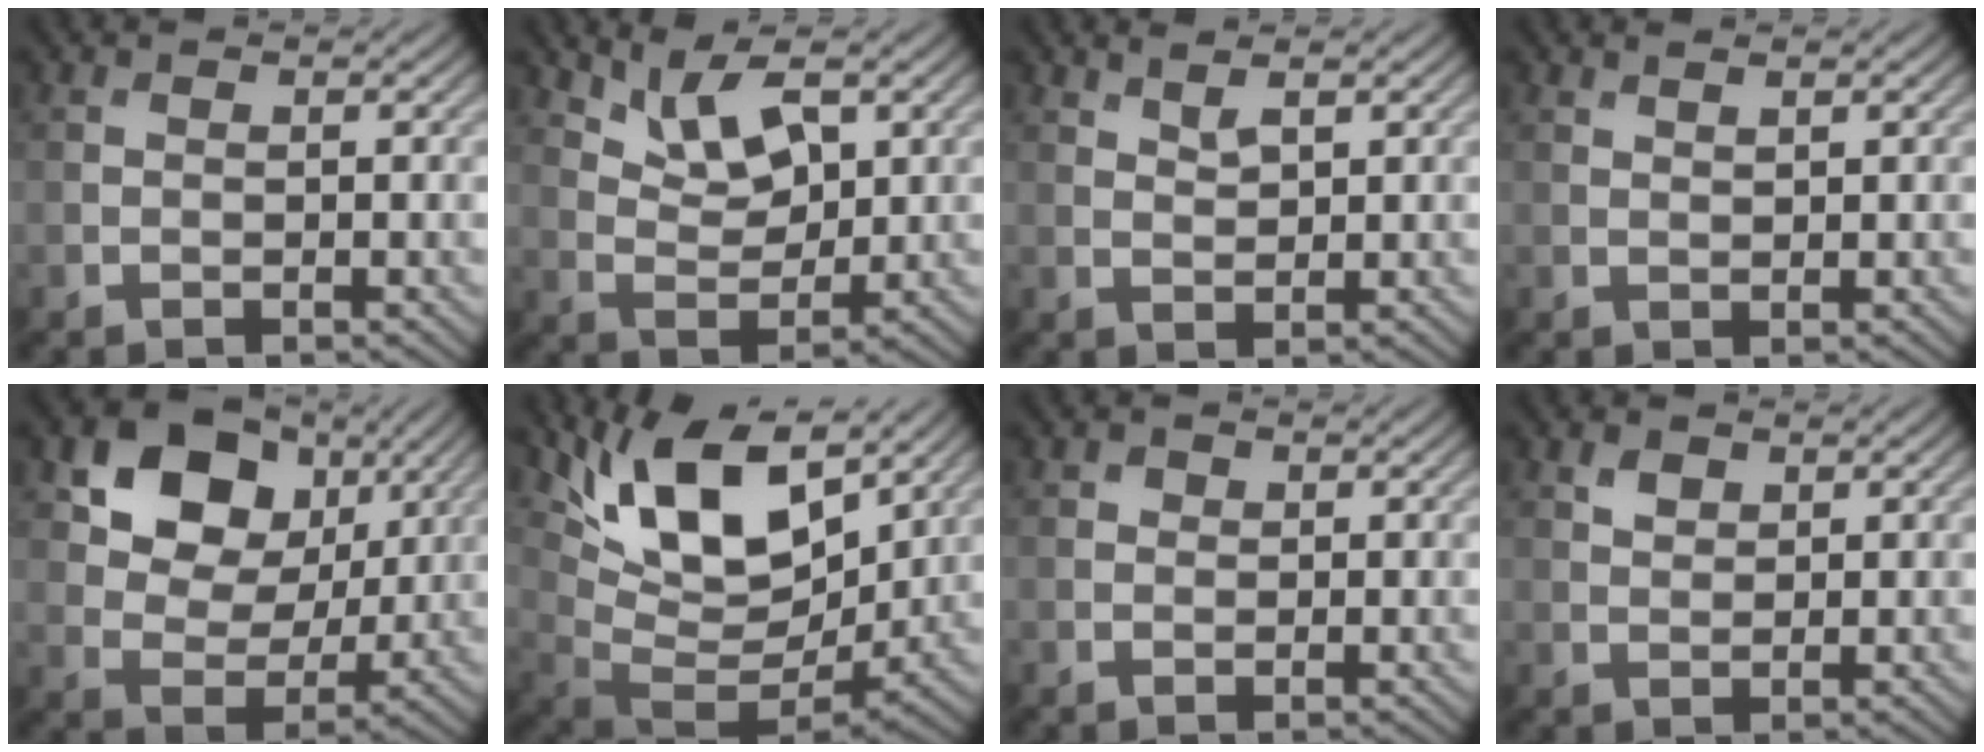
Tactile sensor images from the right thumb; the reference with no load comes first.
{"total": 6.3, "force": [3.9, 2.7, 4.1], "torque": [-0.081, -0.009, 0.078]}
{"total": 1.8, "force": [1.5, 0.5, 1.0], "torque": [-0.023, -0.003, 0.033]}
{"total": 0.8, "force": [0.8, 0.1, 0.3], "torque": [-0.007, 0.000, 0.016]}
{"total": 12.4, "force": [5.7, 8.9, 6.6], "torque": [-0.137, 0.015, 0.099]}
{"total": 15.4, "force": [7.7, 7.4, 11.1], "torque": [-0.214, 0.012, 0.130]}
{"total": 0.8, "force": [0.3, 0.7, 0.3], "torque": [-0.002, -0.002, 0.002]}
{"total": 1.7, "force": [1.1, 1.0, 0.7], "torque": [-0.014, 0.000, 0.022]}